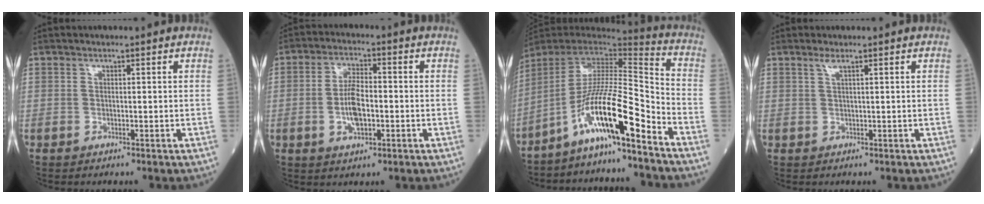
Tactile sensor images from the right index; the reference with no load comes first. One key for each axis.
{"total": 6.3, "fx": -1.2, "fy": 2.4, "fz": 5.7, "tx": -0.116, "ty": 0.005, "tz": -0.023}
{"total": 14.6, "fx": -9.3, "fy": 0.0, "fz": 11.2, "tx": -0.199, "ty": 0.005, "tz": -0.168}
{"total": 1.3, "fx": 0.8, "fy": -0.1, "fz": 1.0, "tx": -0.024, "ty": 0.004, "tz": 0.018}